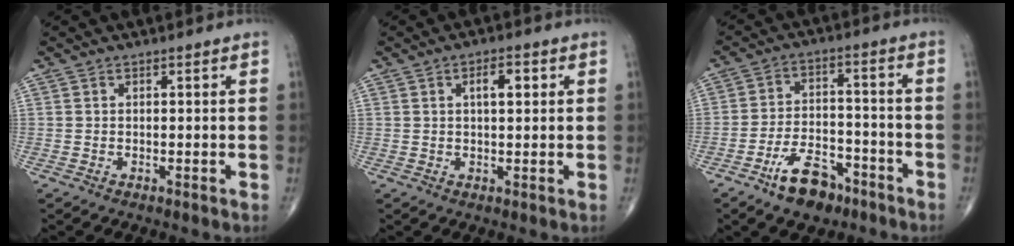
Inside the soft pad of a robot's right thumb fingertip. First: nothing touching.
{"total": 3.8, "force": [1.1, 1.6, 3.2], "torque": [-0.043, 0.002, 0.014]}
{"total": 9.9, "force": [-6.4, 5.2, 5.5], "torque": [-0.074, 0.046, -0.111]}